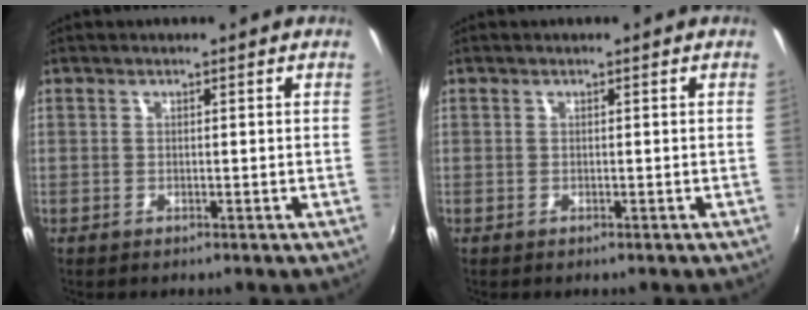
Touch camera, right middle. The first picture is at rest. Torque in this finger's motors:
{"motor_torque": [0.37, -0.29, 0.10, 0.05]}